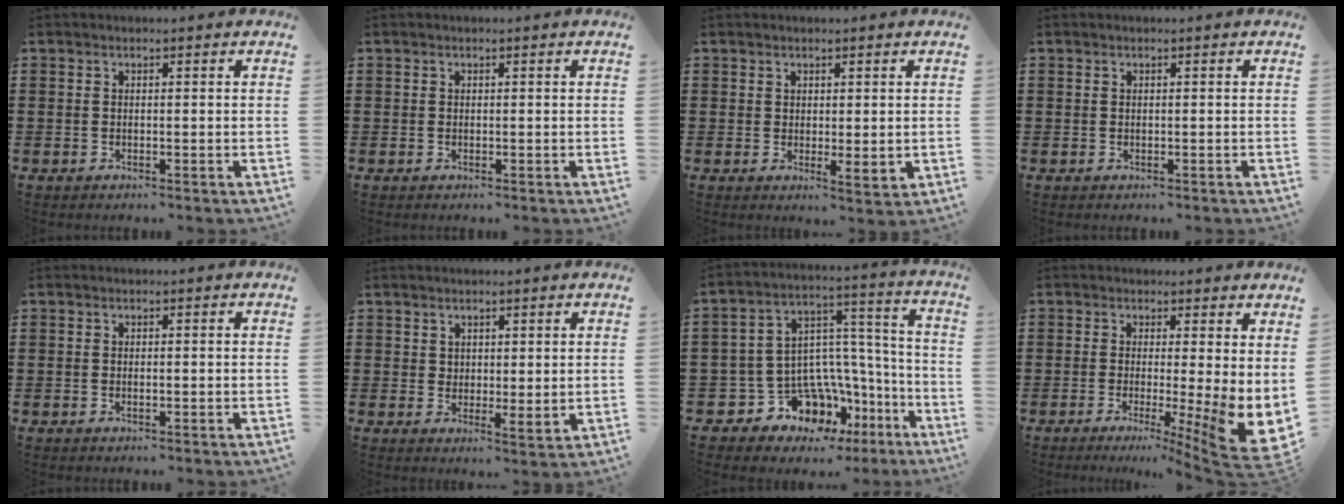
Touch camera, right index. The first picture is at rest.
{"total": 0.0}
{"total": 2.0, "force": [0.9, 0.9, 1.5], "torque": [-0.021, -0.003, 0.016]}
{"total": 0.0}
{"total": 1.1, "force": [0.2, 0.4, 1.0], "torque": [-0.019, 0.002, 0.004]}
{"total": 2.3, "force": [2.0, 1.1, 0.4], "torque": [-0.005, 0.003, 0.037]}
{"total": 9.2, "force": [-5.6, 6.8, 2.8], "torque": [-0.074, -0.006, -0.091]}
{"total": 5.1, "force": [0.3, 1.0, 5.0], "torque": [-0.063, -0.048, 0.009]}